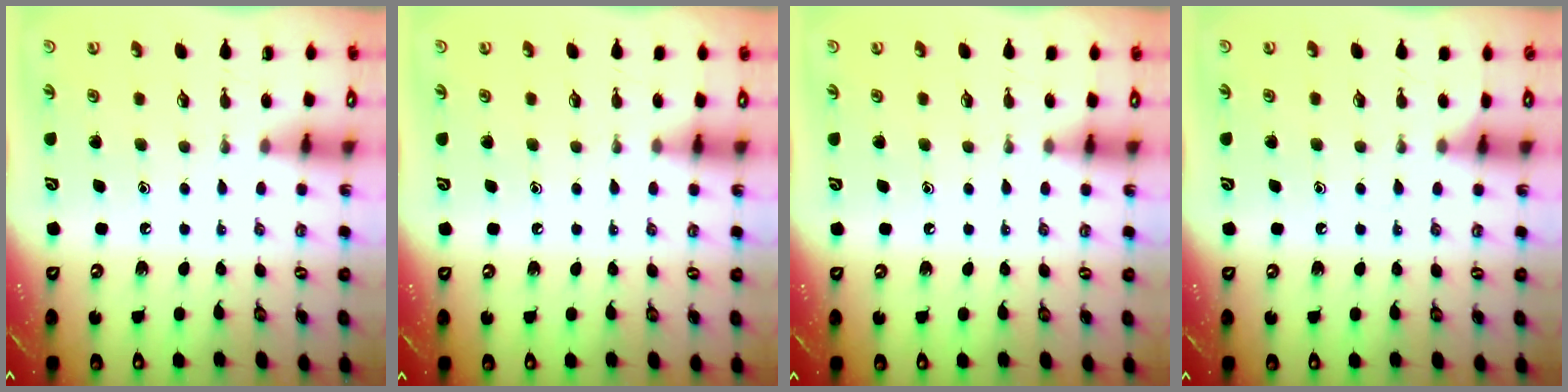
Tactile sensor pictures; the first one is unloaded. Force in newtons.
{"total": 3.2, "press": 3.1, "slide": 0.5}
{"total": 3.2, "press": 3.1, "slide": 0.5}
{"total": 5.0, "press": 5.0, "slide": 0.6}